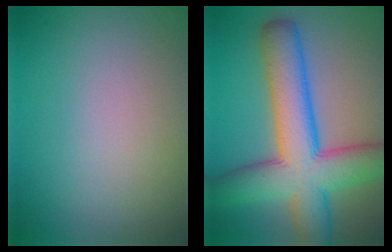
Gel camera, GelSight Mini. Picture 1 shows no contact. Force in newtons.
{"total": 10.9, "press": 10.8, "slide": 0.4}